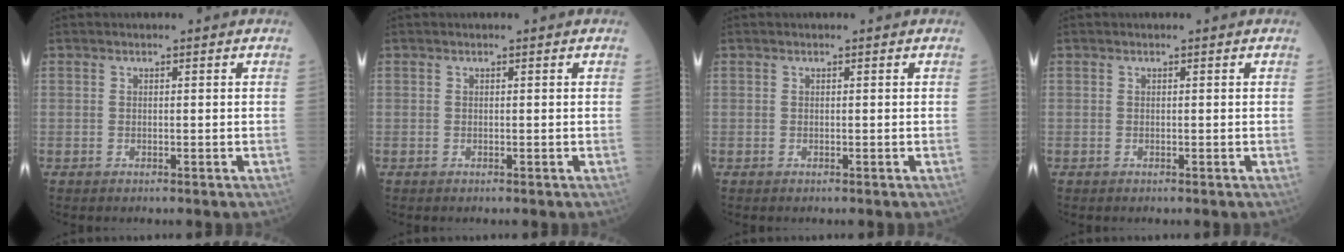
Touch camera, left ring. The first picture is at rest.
{"total": 0.0}
{"total": 0.0}
{"total": 0.0}